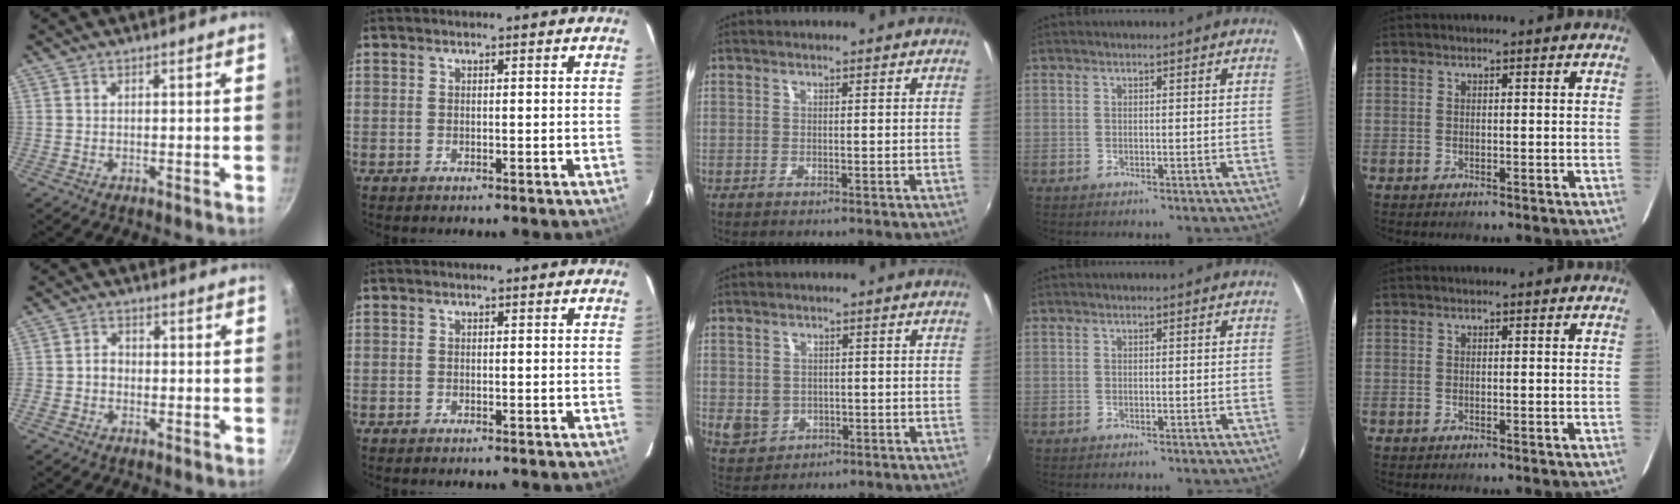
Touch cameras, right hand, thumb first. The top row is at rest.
{"thumb": {"total": 2.8, "force": [-0.9, 2.3, 1.2], "torque": [-0.006, 0.015, -0.022]}, "middle": {"total": 5.0, "force": [-0.6, 4.5, 2.1], "torque": [-0.043, -0.002, 0.002]}}